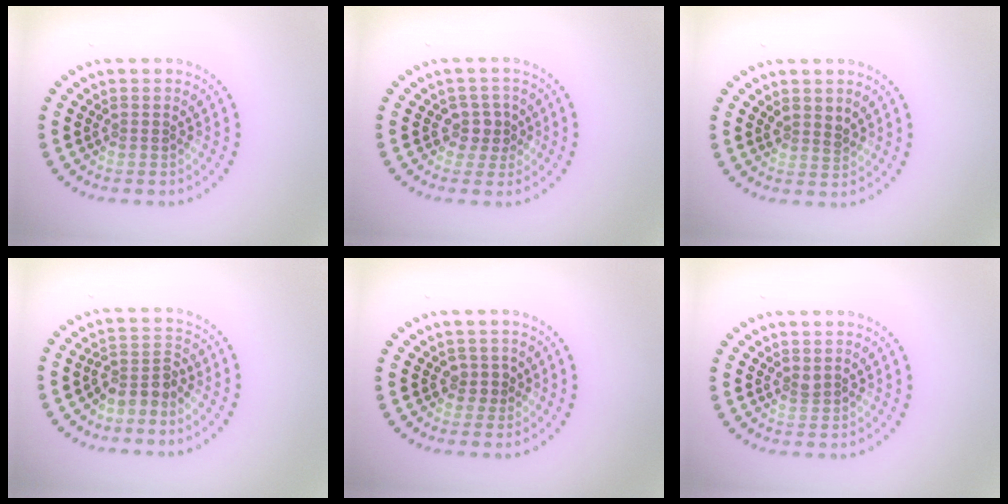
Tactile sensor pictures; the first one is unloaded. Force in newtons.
{"total": 2.1, "press": 1.7, "slide": 1.2}
{"total": 1.2, "press": 1.0, "slide": 0.7}
{"total": 2.6, "press": 1.9, "slide": 1.7}
{"total": 1.2, "press": 0.9, "slide": 0.8}
{"total": 0.7, "press": 0.5, "slide": 0.4}